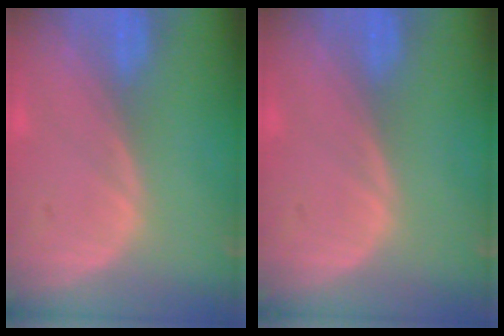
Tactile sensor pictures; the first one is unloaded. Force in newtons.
{"total": 0.0}